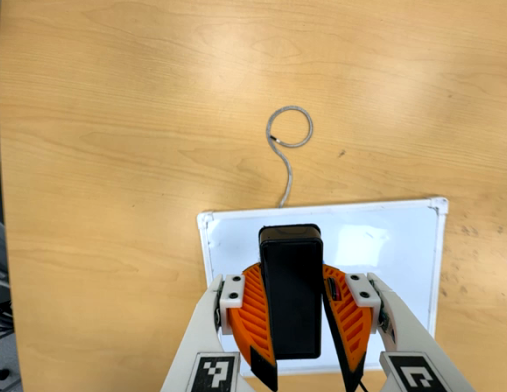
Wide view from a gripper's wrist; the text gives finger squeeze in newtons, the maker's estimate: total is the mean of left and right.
{"total": 11.0, "left": 9.8, "right": 12.3}